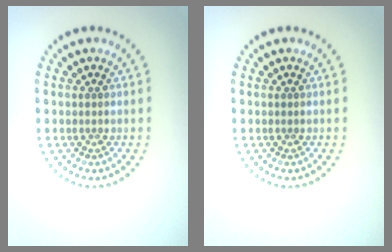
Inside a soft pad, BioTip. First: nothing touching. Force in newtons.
{"total": 0.0}